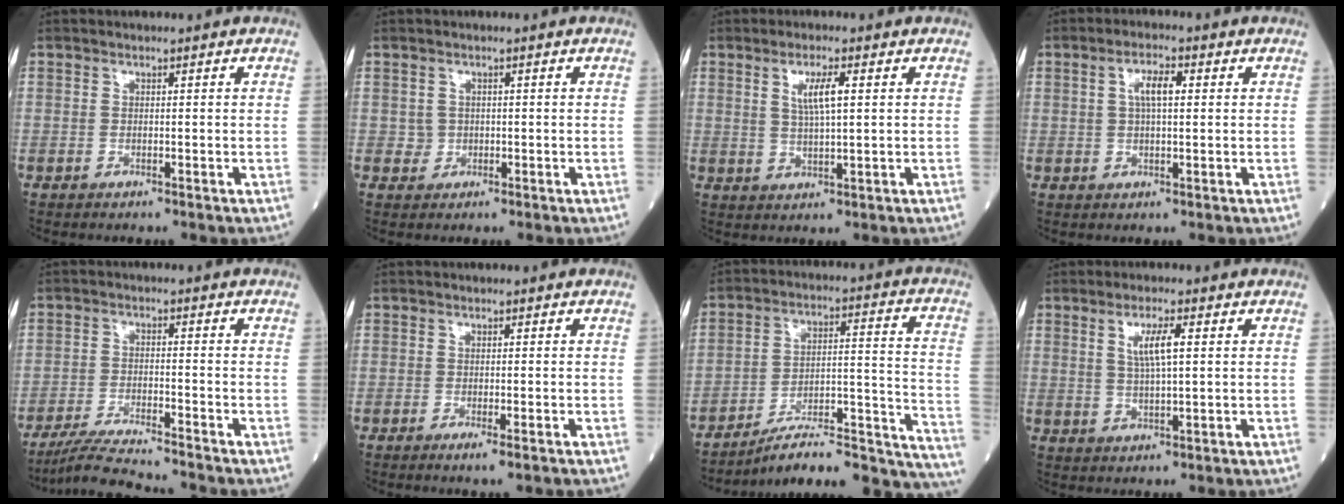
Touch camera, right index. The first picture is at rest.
{"total": 1.4, "force": [0.0, 1.3, 0.1], "torque": [0.002, 0.003, 0.000]}
{"total": 4.5, "force": [1.4, 0.6, 4.2], "torque": [-0.080, 0.002, 0.027]}
{"total": 4.0, "force": [1.0, 1.1, 3.8], "torque": [-0.072, 0.009, 0.017]}
{"total": 8.4, "force": [-7.8, -0.6, 3.2], "torque": [-0.053, -0.022, -0.138]}
{"total": 1.8, "force": [-1.2, 0.0, 1.4], "torque": [-0.020, -0.005, -0.018]}
{"total": 21.3, "force": [-19.0, 2.7, 9.3], "torque": [-0.056, 0.048, -0.273]}
{"total": 4.7, "force": [1.4, 0.5, 4.4], "torque": [-0.084, 0.003, 0.027]}